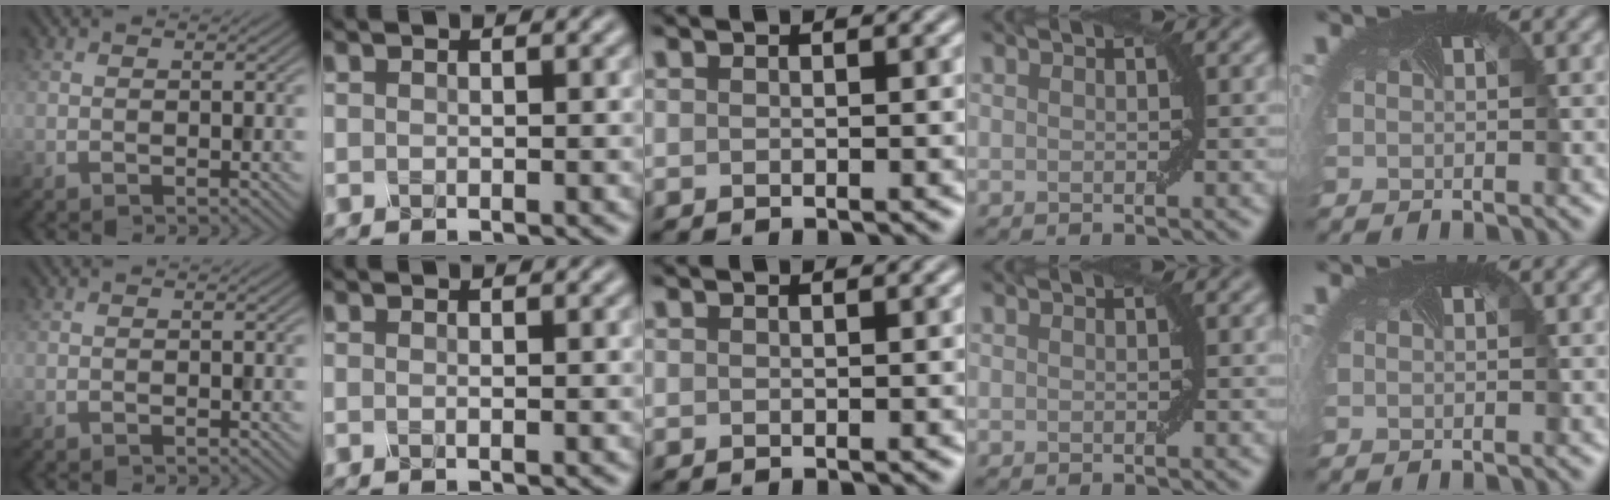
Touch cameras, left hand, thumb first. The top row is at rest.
{}